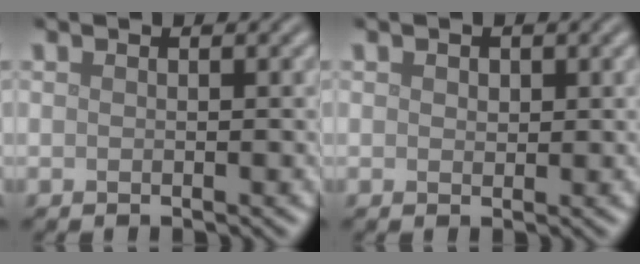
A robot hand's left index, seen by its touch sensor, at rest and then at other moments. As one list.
[{"total": 0.8, "force": [0.3, 0.6, 0.4], "torque": [-0.007, -0.002, 0.005]}]